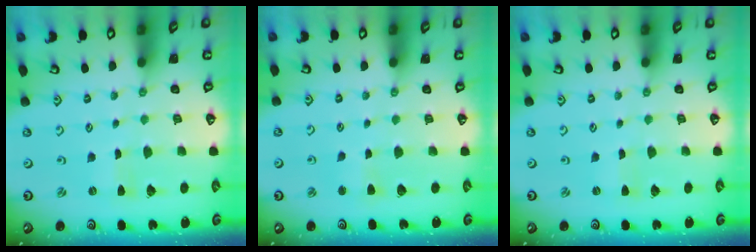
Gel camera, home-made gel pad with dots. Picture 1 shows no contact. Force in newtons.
{"total": 2.9, "press": 2.9, "slide": 0.3}
{"total": 1.4, "press": 1.4, "slide": 0.2}